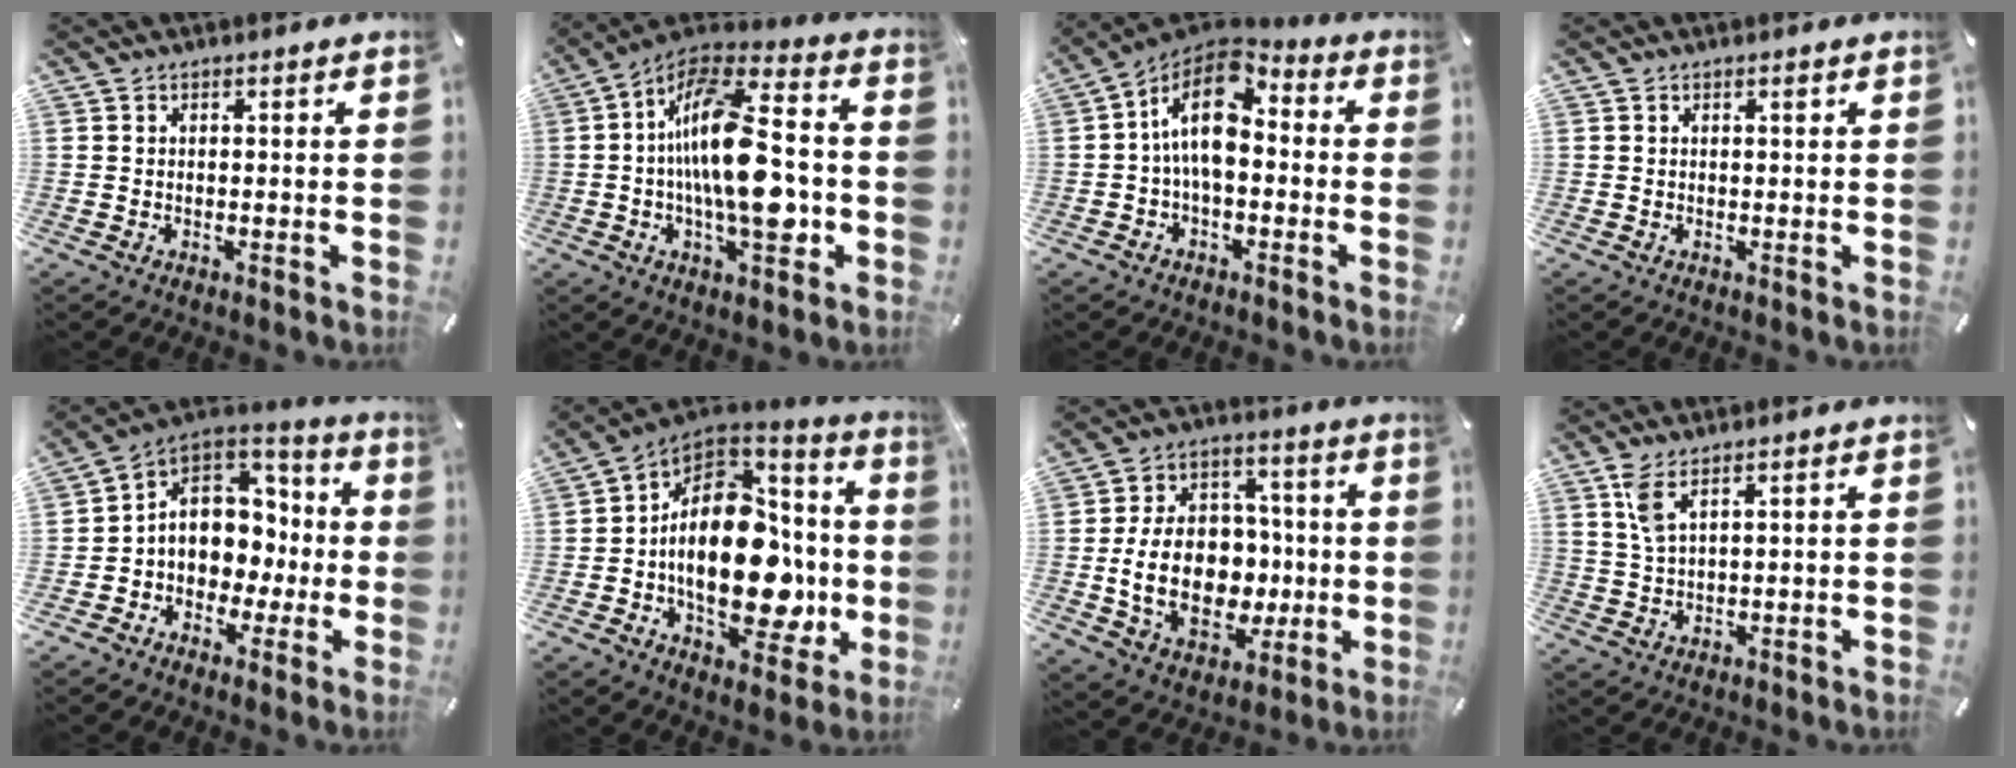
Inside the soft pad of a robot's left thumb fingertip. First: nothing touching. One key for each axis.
{"total": 20.4, "fx": -1.8, "fy": 9.3, "fz": 18.1, "tx": -0.317, "ty": -0.001, "tz": -0.034}
{"total": 14.0, "fx": 0.9, "fy": 8.0, "fz": 11.5, "tx": -0.220, "ty": -0.002, "tz": 0.012}
{"total": 0.6, "fx": 0.3, "fy": 0.1, "fz": 0.6, "tx": -0.010, "ty": 0.001, "tz": 0.005}
{"total": 10.3, "fx": 0.1, "fy": 9.4, "fz": 4.0, "tx": -0.067, "ty": -0.006, "tz": 0.012}
{"total": 24.2, "fx": -3.2, "fy": 15.0, "fz": 18.7, "tx": -0.320, "ty": -0.004, "tz": -0.044}
{"total": 18.4, "fx": -1.9, "fy": 14.2, "fz": 11.5, "tx": -0.225, "ty": 0.006, "tz": -0.025}
{"total": 4.8, "fx": 2.4, "fy": 1.4, "fz": 3.9, "tx": -0.084, "ty": 0.000, "tz": 0.044}